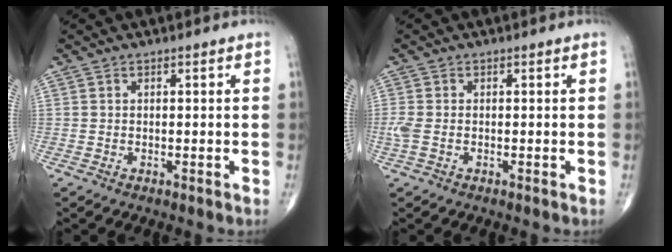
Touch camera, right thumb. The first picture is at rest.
{"total": 2.5, "force": [-0.4, 1.4, 2.0], "torque": [-0.065, 0.004, -0.007]}